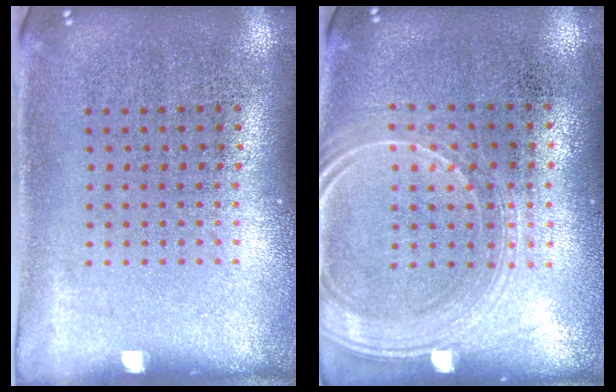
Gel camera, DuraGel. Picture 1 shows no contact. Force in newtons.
{"total": 1.8, "press": 1.6, "slide": 0.7}